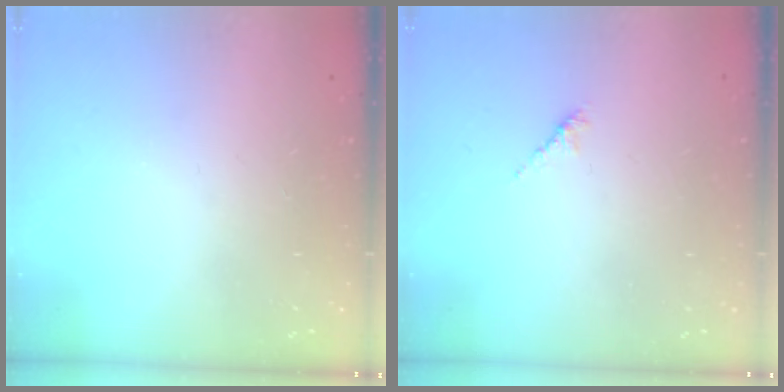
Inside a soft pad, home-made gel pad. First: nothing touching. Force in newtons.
{"total": 2.6, "press": 2.4, "slide": 0.7}